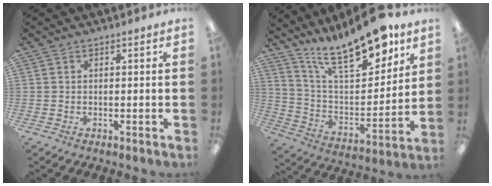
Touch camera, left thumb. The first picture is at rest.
{"total": 20.8, "force": [15.6, 6.8, 12.0], "torque": [-0.208, -0.102, 0.267]}